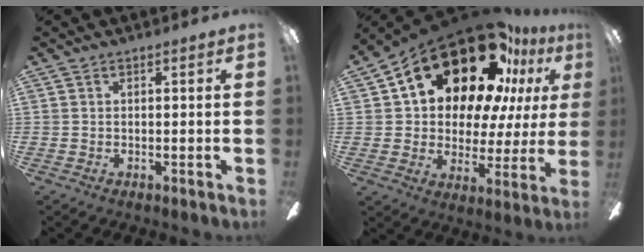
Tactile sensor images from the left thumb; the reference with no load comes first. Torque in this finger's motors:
{"motor_torque": [1.98, 3.03, 1.71, -1.06, 0.54]}